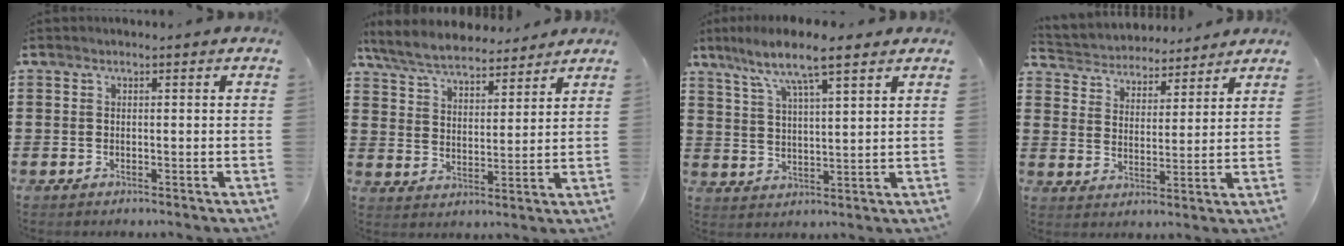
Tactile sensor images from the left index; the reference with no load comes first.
{"total": 6.6, "force": [6.2, 1.4, 1.9], "torque": [-0.064, -0.023, 0.112]}
{"total": 7.1, "force": [5.3, 0.7, 4.6], "torque": [-0.108, -0.019, 0.089]}
{"total": 4.0, "force": [3.9, 0.7, -0.5], "torque": [-0.015, -0.027, 0.066]}